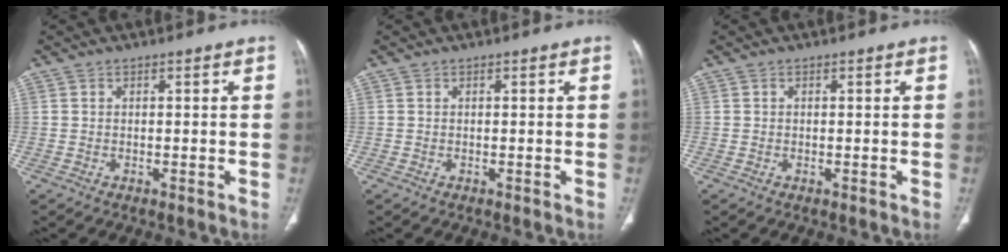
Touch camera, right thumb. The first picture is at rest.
{"total": 0.0}
{"total": 0.0}